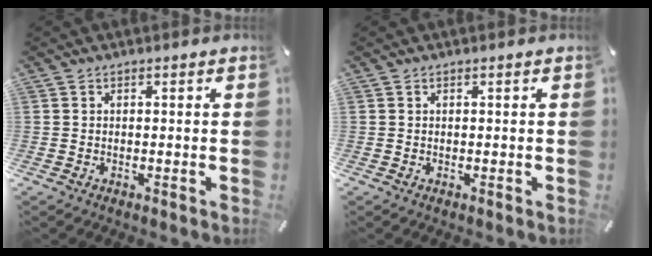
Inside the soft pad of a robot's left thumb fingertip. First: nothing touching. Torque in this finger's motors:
{"motor_torque": [-0.13, 0.13, 0.00, 0.00, 0.00]}